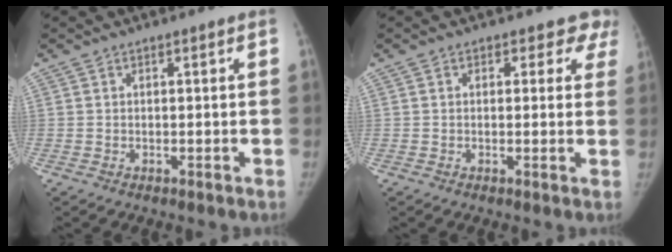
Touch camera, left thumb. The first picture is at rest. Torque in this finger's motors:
{"motor_torque": [-0.10, 0.11, 0.33, 0.35, -0.05]}